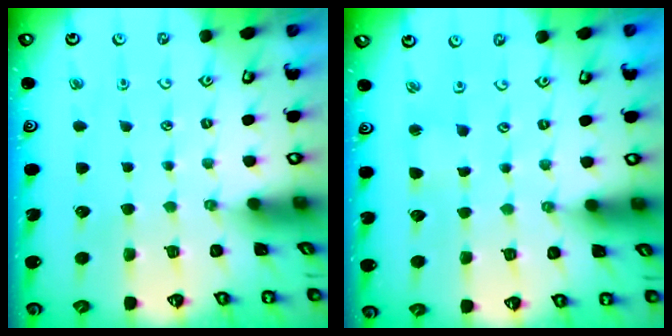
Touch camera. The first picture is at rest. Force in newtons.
{"total": 2.1, "press": 2.1, "slide": 0.4}